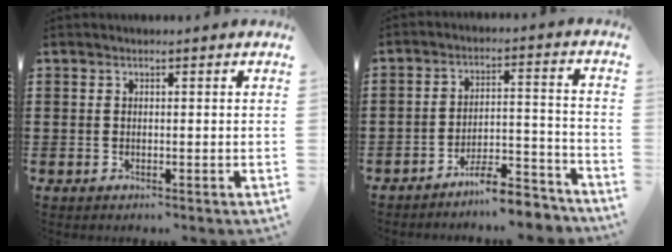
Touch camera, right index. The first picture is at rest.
{"total": 7.6, "force": [-6.9, 1.1, 2.9], "torque": [-0.046, 0.017, -0.130]}